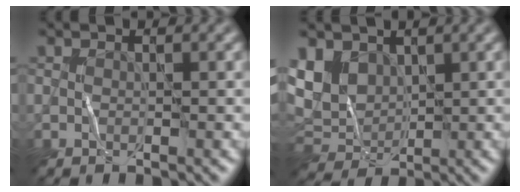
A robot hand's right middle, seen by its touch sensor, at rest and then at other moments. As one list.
[{"total": 5.4, "force": [1.9, 4.1, 3.0], "torque": [-0.071, -0.003, 0.036]}]